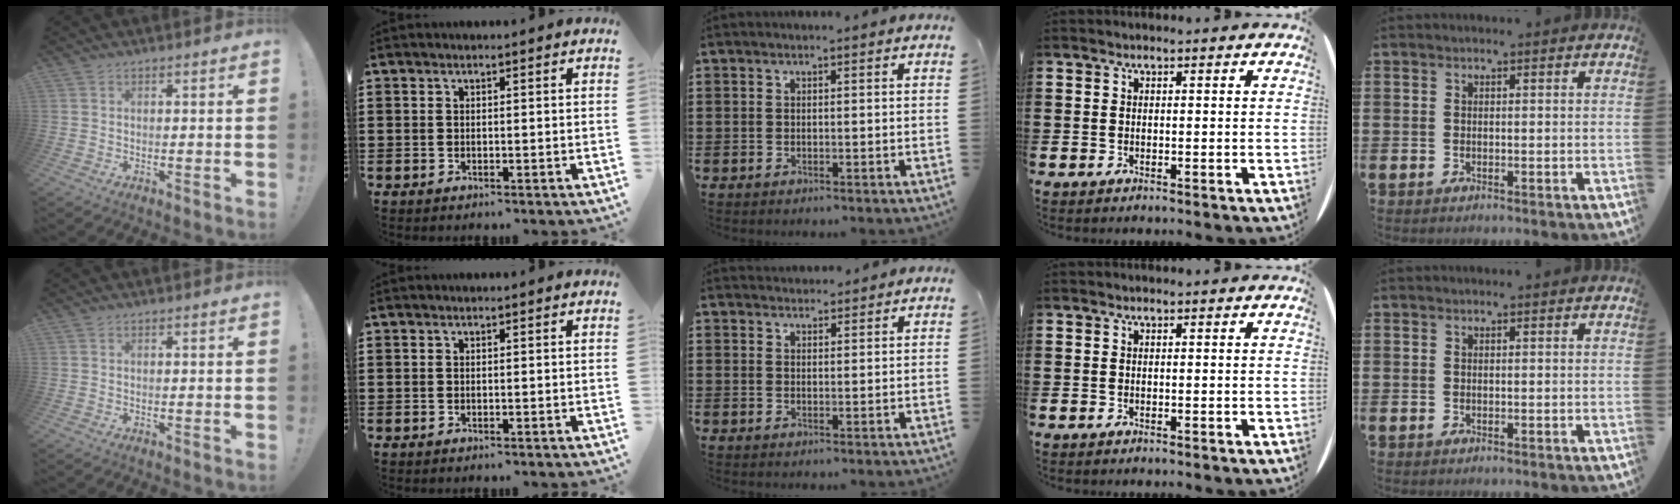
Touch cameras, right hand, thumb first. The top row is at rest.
{"middle": {"total": 1.8, "force": [1.8, 0.4, -0.1], "torque": [0.006, 0.001, 0.033]}}